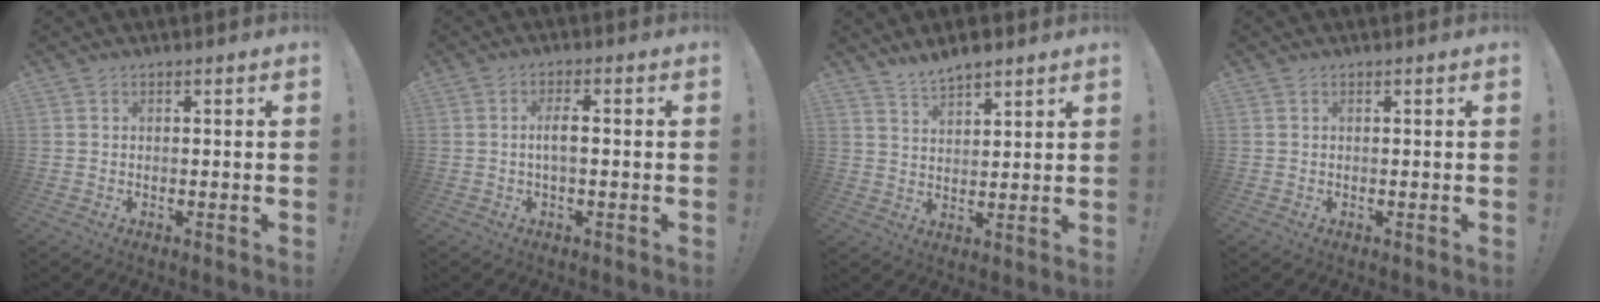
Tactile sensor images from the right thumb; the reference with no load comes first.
{"total": 4.0, "force": [-0.1, 1.0, 3.8], "torque": [-0.069, 0.000, -0.007]}
{"total": 5.6, "force": [4.9, 1.7, 2.1], "torque": [-0.030, -0.030, 0.087]}
{"total": 0.0}